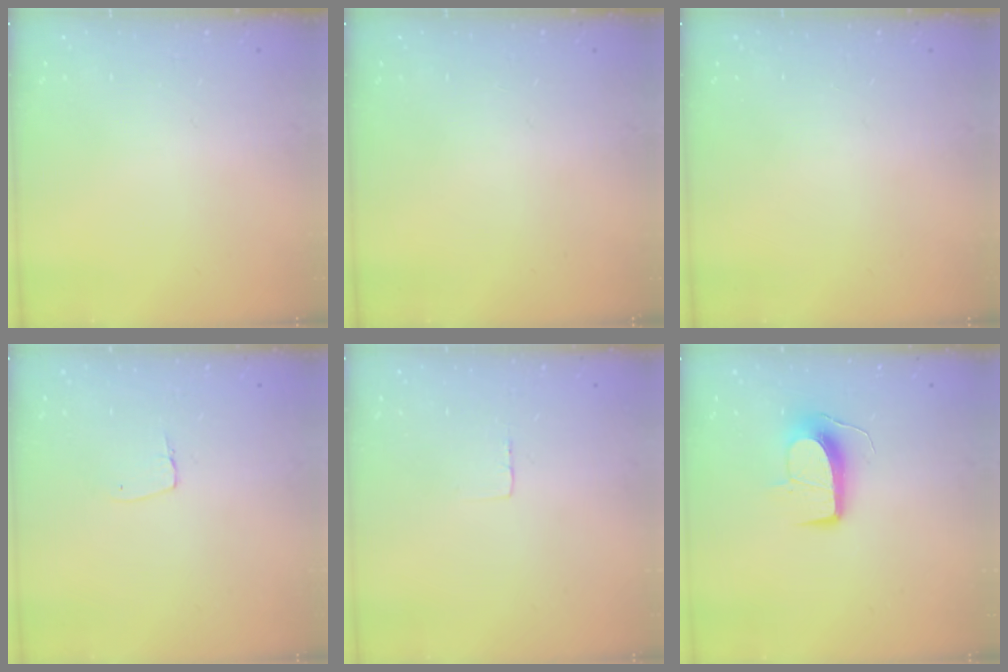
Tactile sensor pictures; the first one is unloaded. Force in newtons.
{"total": 0.0}
{"total": 0.0}
{"total": 4.4, "press": 4.4, "slide": 0.3}
{"total": 2.3, "press": 2.3, "slide": 0.1}
{"total": 10.7, "press": 10.7, "slide": 0.4}